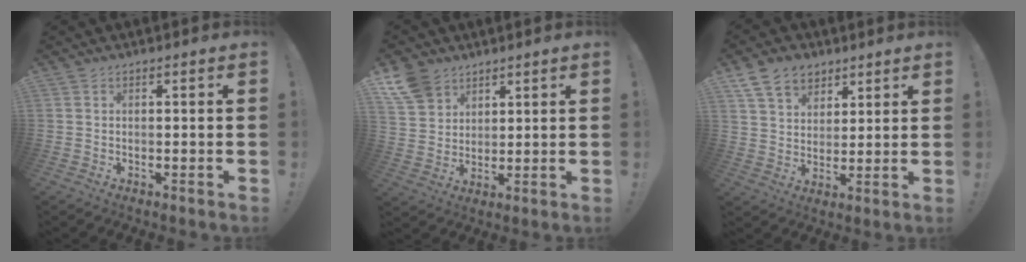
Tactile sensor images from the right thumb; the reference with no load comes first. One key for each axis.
{"total": 9.4, "fx": 6.1, "fy": 6.6, "fz": 2.7, "tx": -0.049, "ty": -0.036, "tz": 0.122}
{"total": 11.4, "fx": 6.9, "fy": 8.0, "fz": 4.2, "tx": -0.067, "ty": -0.036, "tz": 0.135}